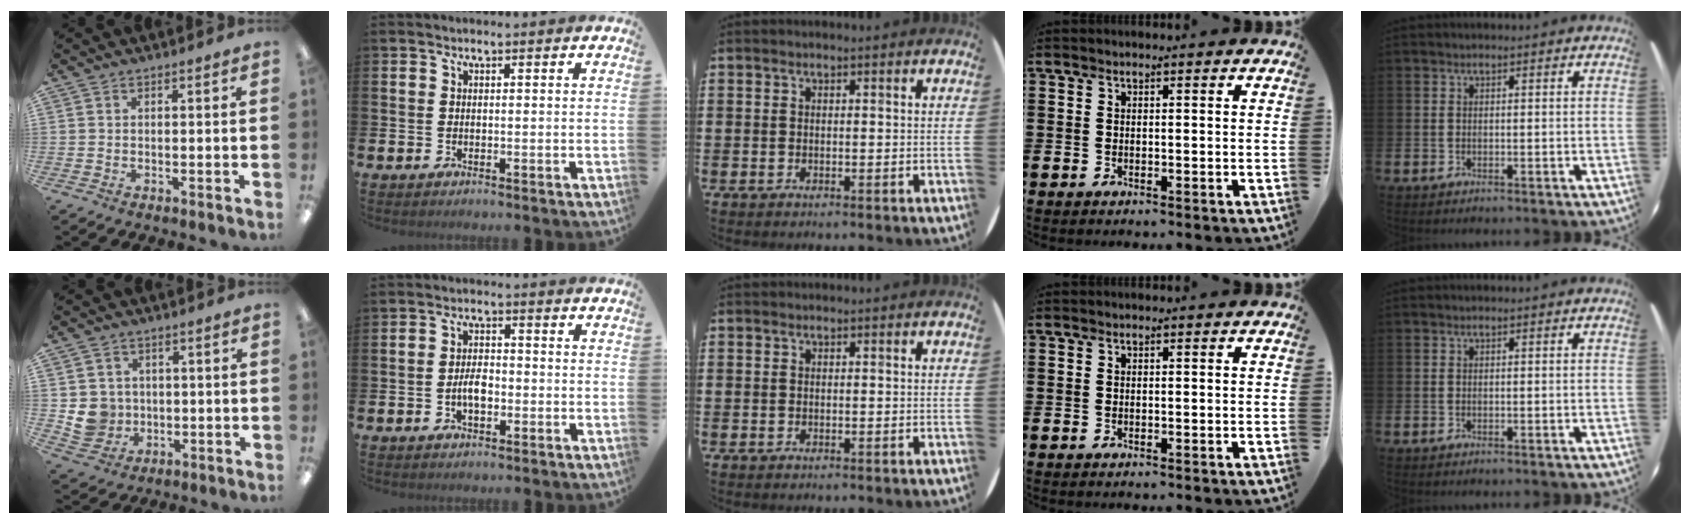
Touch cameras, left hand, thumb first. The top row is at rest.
{"thumb": {"total": 7.0, "force": [0.1, 6.9, 1.5], "torque": [-0.042, 0.008, 0.011]}, "index": {"total": 3.3, "force": [-0.8, 1.7, 2.7], "torque": [-0.042, 0.004, -0.018]}}